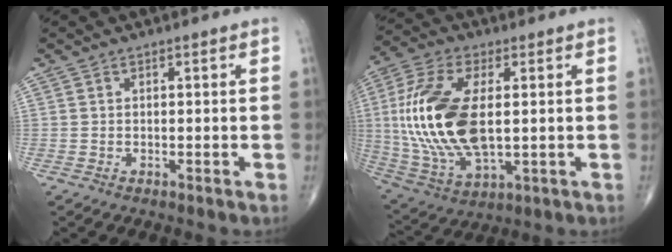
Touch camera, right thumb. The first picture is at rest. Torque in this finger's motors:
{"motor_torque": [-0.13, 1.45, 2.18, 0.59, 0.30]}